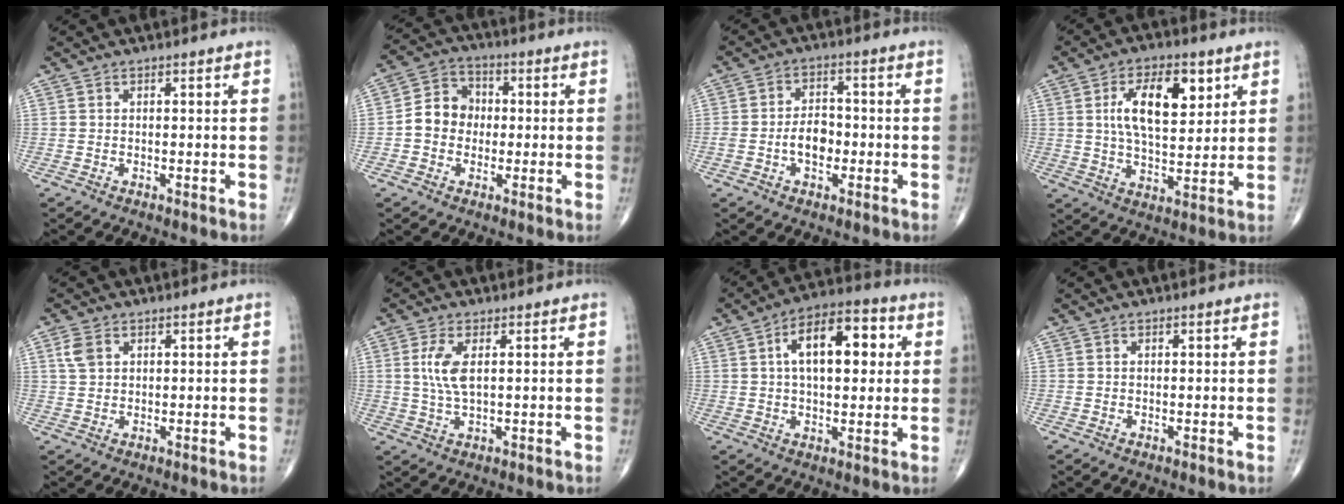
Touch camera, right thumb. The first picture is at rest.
{"total": 7.8, "force": [-0.5, 6.8, 3.9], "torque": [-0.045, 0.027, -0.025]}
{"total": 6.0, "force": [-1.4, 3.8, 4.4], "torque": [-0.064, 0.018, -0.028]}
{"total": 13.2, "force": [4.3, 6.4, 10.7], "torque": [-0.157, -0.017, 0.077]}
{"total": 3.4, "force": [1.4, 2.3, 2.0], "torque": [-0.040, 0.003, 0.032]}
{"total": 5.7, "force": [1.2, 2.3, 5.1], "torque": [-0.118, -0.003, 0.026]}
{"total": 14.3, "force": [3.2, 7.2, 12.0], "torque": [-0.163, 0.019, 0.044]}
{"total": 0.0}